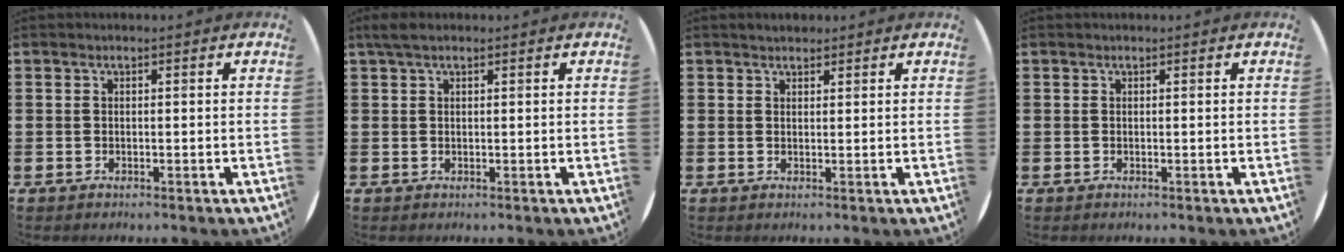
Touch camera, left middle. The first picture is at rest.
{"total": 1.6, "force": [1.1, 0.5, 0.9], "torque": [-0.020, 0.005, 0.020]}
{"total": 1.3, "force": [1.2, 0.3, 0.1], "torque": [-0.002, 0.003, 0.023]}
{"total": 0.0}